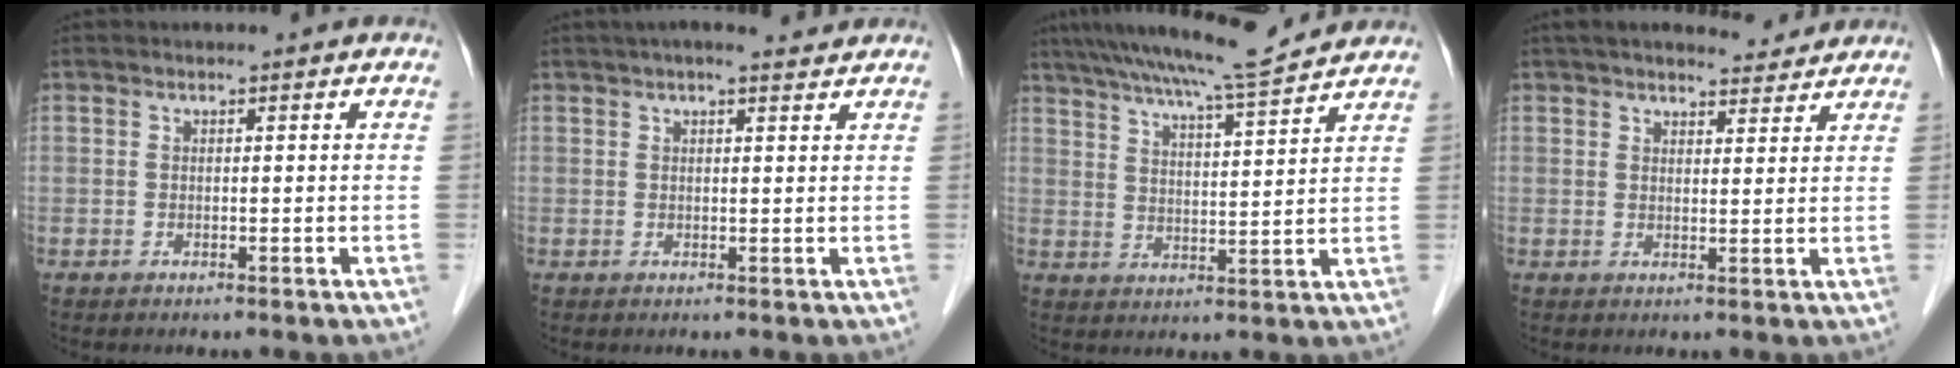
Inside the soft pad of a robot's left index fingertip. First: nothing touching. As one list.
[{"total": 5.7, "force": [4.9, 0.9, 2.8], "torque": [-0.041, 0.023, 0.066]}, {"total": 11.9, "force": [10.7, -0.4, 5.3], "torque": [-0.092, 0.011, 0.163]}, {"total": 7.4, "force": [6.7, 1.8, 2.6], "torque": [-0.033, 0.013, 0.090]}]